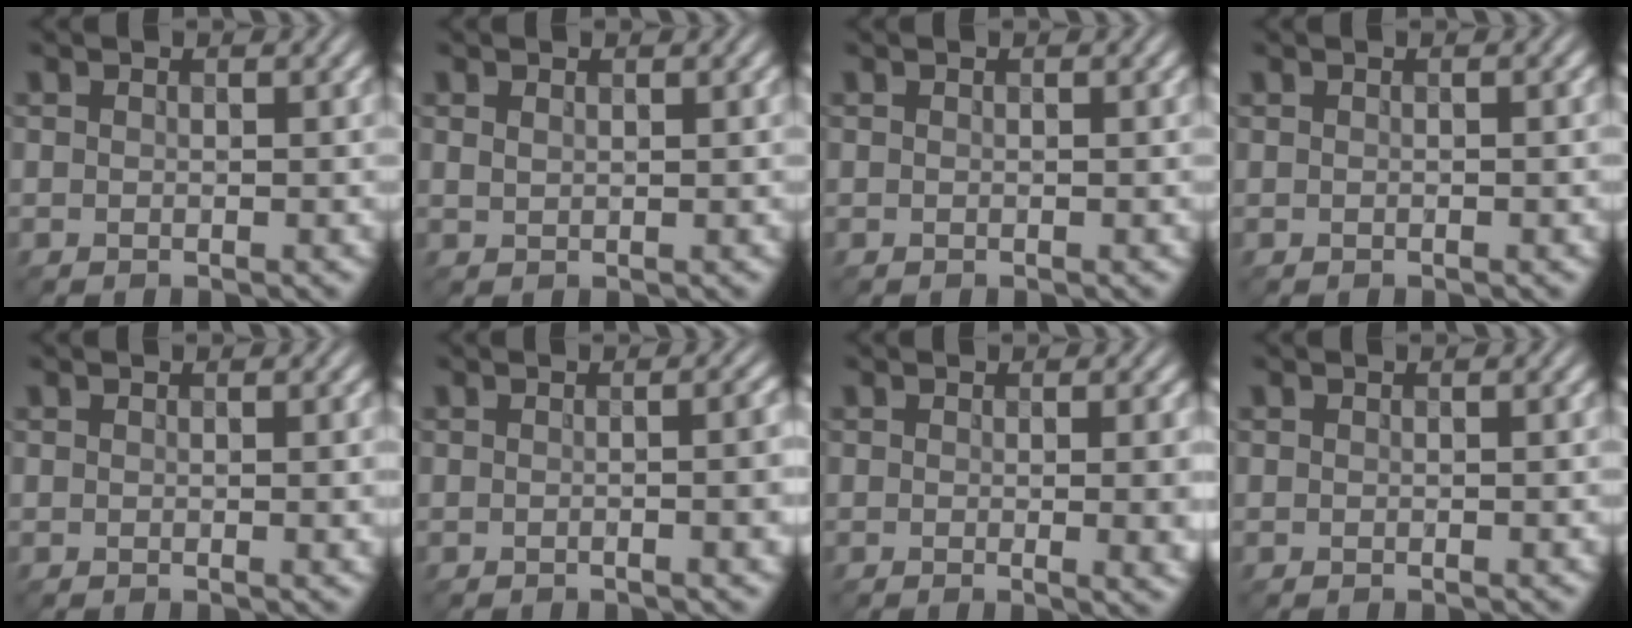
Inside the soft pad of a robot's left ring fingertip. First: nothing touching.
{"total": 0.7, "force": [0.5, 0.3, 0.4], "torque": [-0.012, 0.000, 0.011]}
{"total": 0.0}
{"total": 0.8, "force": [0.0, 0.2, 0.8], "torque": [-0.009, 0.001, -0.003]}
{"total": 1.6, "force": [0.4, 0.4, 1.5], "torque": [-0.016, 0.005, 0.006]}
{"total": 5.4, "force": [-0.3, 2.1, 5.0], "torque": [-0.030, 0.010, -0.006]}
{"total": 5.5, "force": [-0.2, 2.0, 5.1], "torque": [-0.041, -0.008, 0.006]}
{"total": 0.6, "force": [0.1, 0.1, 0.5], "torque": [-0.006, 0.003, 0.001]}